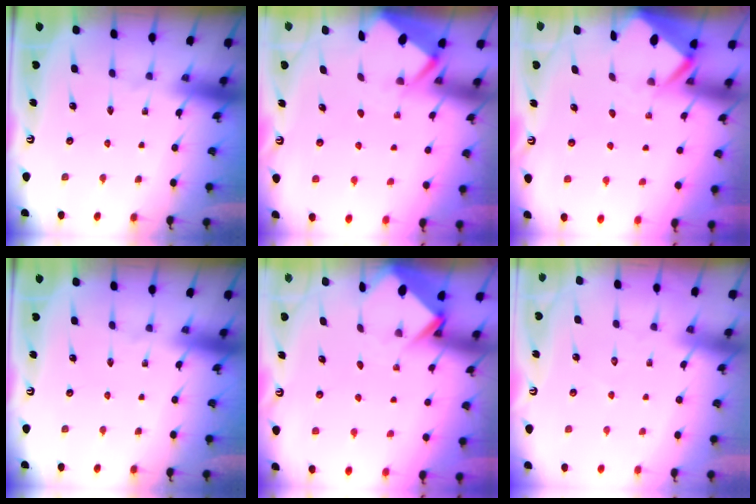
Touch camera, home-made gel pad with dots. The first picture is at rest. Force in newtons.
{"total": 2.8, "press": 2.8, "slide": 0.3}
{"total": 3.1, "press": 3.1, "slide": 0.1}
{"total": 0.0}
{"total": 4.0, "press": 4.0, "slide": 0.1}
{"total": 3.0, "press": 3.0, "slide": 0.3}